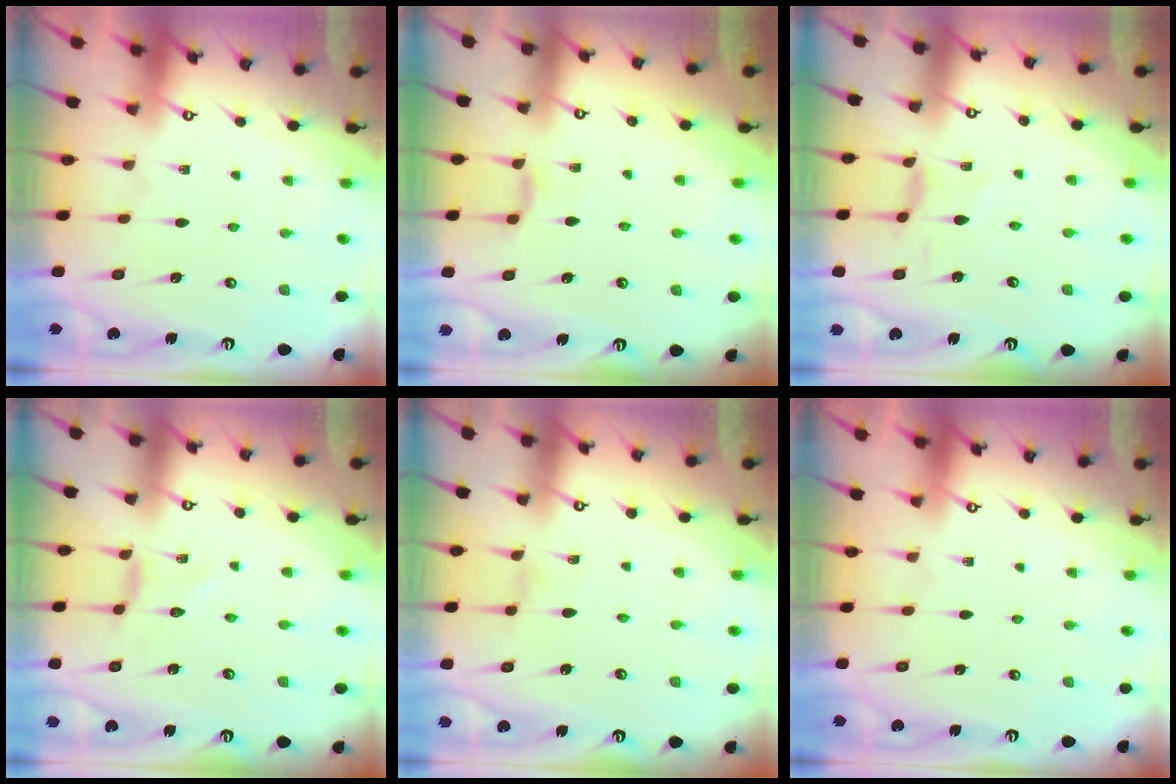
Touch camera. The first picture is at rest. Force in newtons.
{"total": 4.0, "press": 3.9, "slide": 0.5}
{"total": 0.9, "press": 0.8, "slide": 0.3}
{"total": 0.0}
{"total": 0.0}
{"total": 0.0}